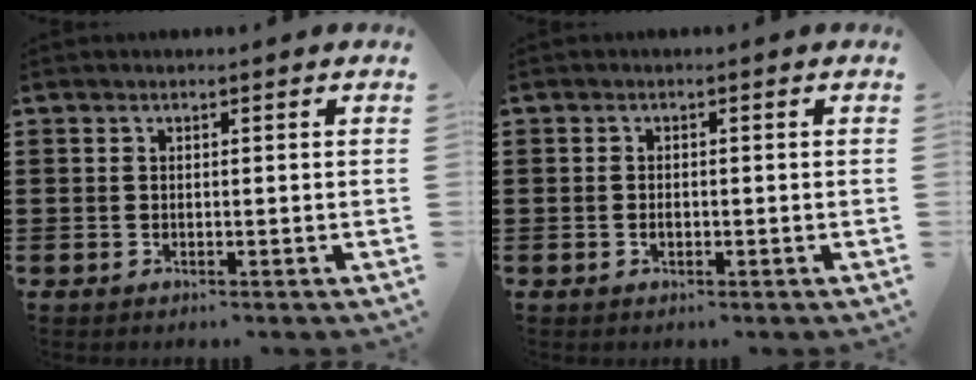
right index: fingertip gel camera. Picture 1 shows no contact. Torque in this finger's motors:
{"motor_torque": [0.93, 1.21, 0.00, -0.01]}